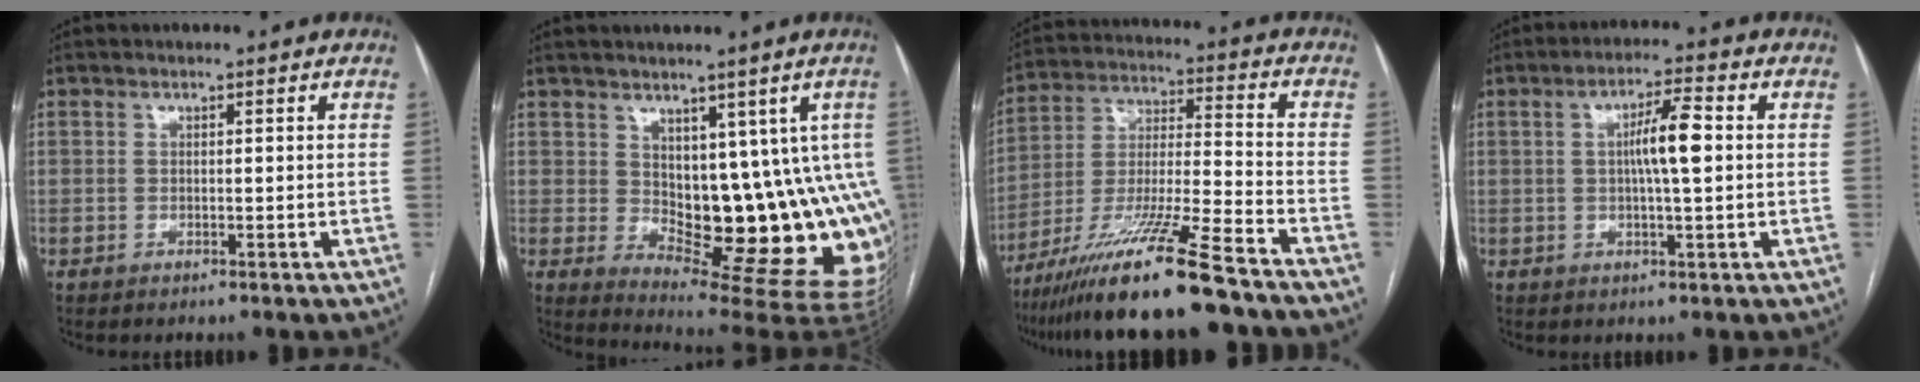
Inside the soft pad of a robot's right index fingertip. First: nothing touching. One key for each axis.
{"total": 14.0, "fx": 2.0, "fy": 6.4, "fz": 12.2, "tx": -0.142, "ty": -0.005, "tz": 0.043}
{"total": 18.0, "fx": -13.8, "fy": -0.4, "fz": 11.6, "tx": -0.230, "ty": -0.033, "tz": -0.246}
{"total": 6.1, "fx": 0.6, "fy": 0.5, "fz": 6.1, "tx": -0.108, "ty": 0.009, "tz": 0.006}